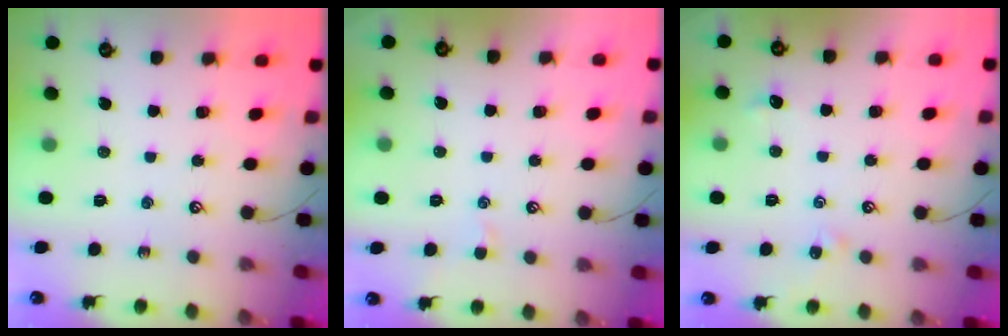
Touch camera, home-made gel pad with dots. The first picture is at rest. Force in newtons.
{"total": 0.6, "press": 0.3, "slide": 0.5}
{"total": 2.0, "press": 1.9, "slide": 0.5}